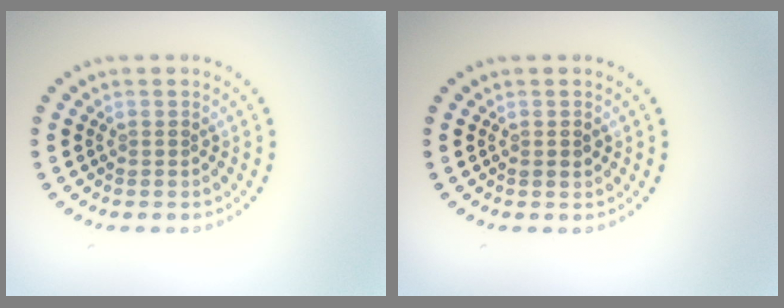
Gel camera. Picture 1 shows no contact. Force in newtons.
{"total": 0.9, "press": 0.9, "slide": 0.2}